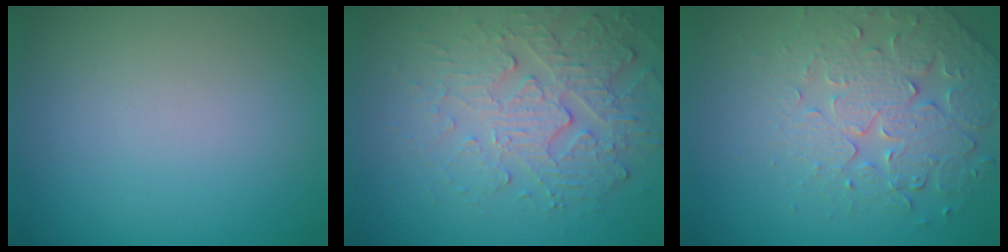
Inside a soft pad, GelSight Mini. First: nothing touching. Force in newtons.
{"total": 4.3, "press": 4.1, "slide": 1.3}
{"total": 4.5, "press": 4.4, "slide": 1.1}